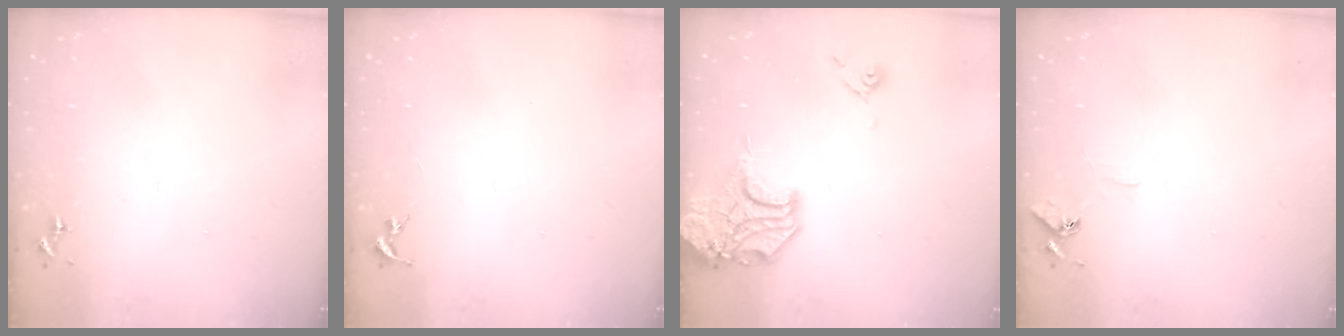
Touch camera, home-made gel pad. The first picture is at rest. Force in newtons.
{"total": 0.0}
{"total": 16.3, "press": 16.1, "slide": 2.6}
{"total": 6.7, "press": 6.6, "slide": 0.8}